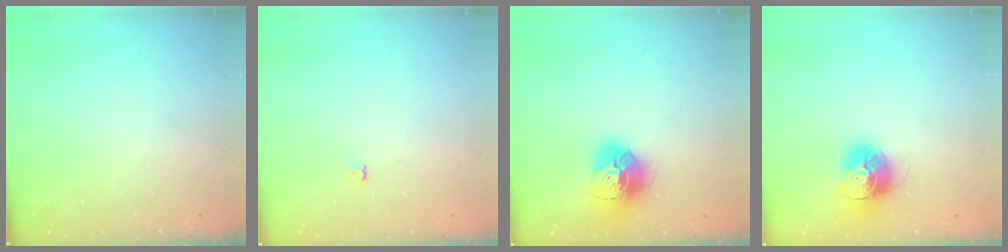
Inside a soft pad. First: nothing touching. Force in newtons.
{"total": 3.6, "press": 3.5, "slide": 0.6}
{"total": 15.5, "press": 15.4, "slide": 1.7}
{"total": 14.5, "press": 14.4, "slide": 1.5}